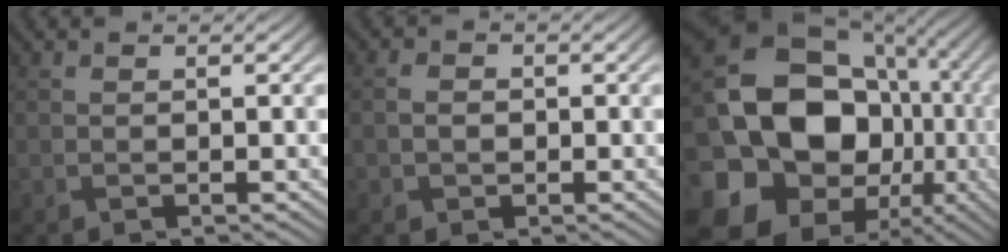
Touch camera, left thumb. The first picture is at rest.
{"total": 1.9, "force": [-0.3, 1.6, 0.9], "torque": [-0.018, -0.003, -0.009]}
{"total": 21.4, "force": [-2.3, 17.2, 12.5], "torque": [-0.281, -0.021, -0.049]}